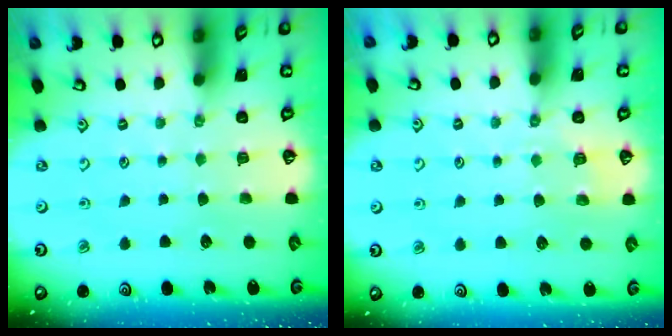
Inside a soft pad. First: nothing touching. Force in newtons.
{"total": 3.0, "press": 2.6, "slide": 1.5}